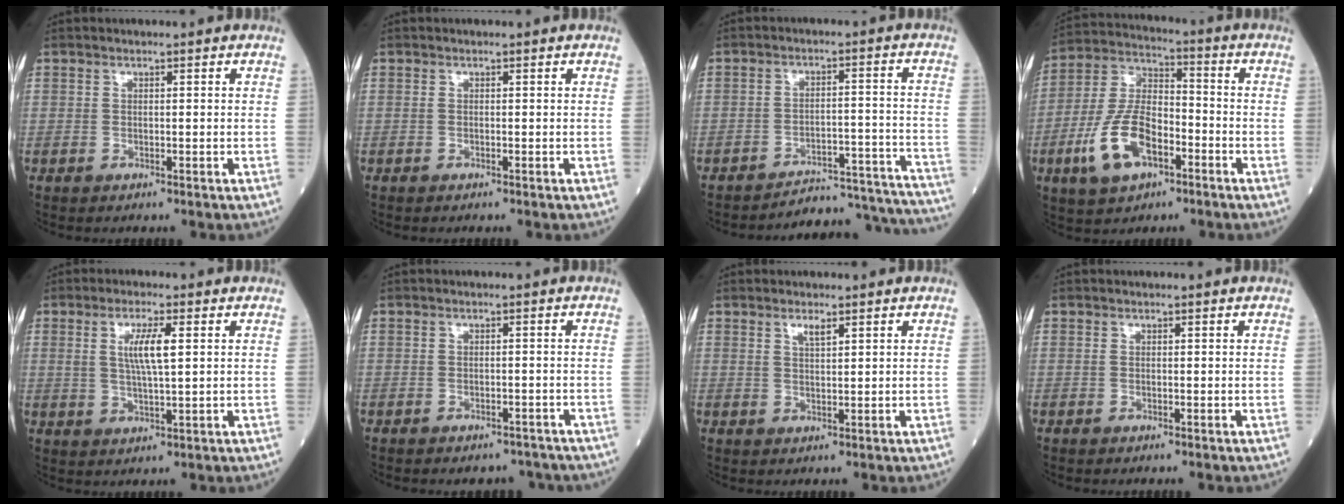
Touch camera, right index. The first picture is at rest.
{"total": 0.0}
{"total": 16.9, "force": [-16.8, 1.0, 1.0], "torque": [0.019, 0.036, -0.210]}
{"total": 12.4, "force": [-4.9, 5.8, 9.9], "torque": [-0.217, 0.002, -0.086]}
{"total": 5.7, "force": [1.5, 0.6, 5.5], "torque": [-0.107, 0.000, 0.029]}
{"total": 5.4, "force": [-4.8, 2.3, 0.9], "torque": [0.000, 0.006, -0.050]}
{"total": 1.8, "force": [1.2, 0.2, 1.3], "torque": [-0.028, -0.001, 0.024]}
{"total": 0.0}